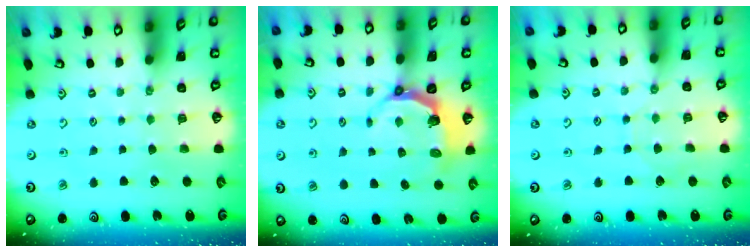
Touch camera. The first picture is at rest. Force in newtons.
{"total": 4.3, "press": 2.9, "slide": 3.3}
{"total": 2.8, "press": 2.8, "slide": 0.4}